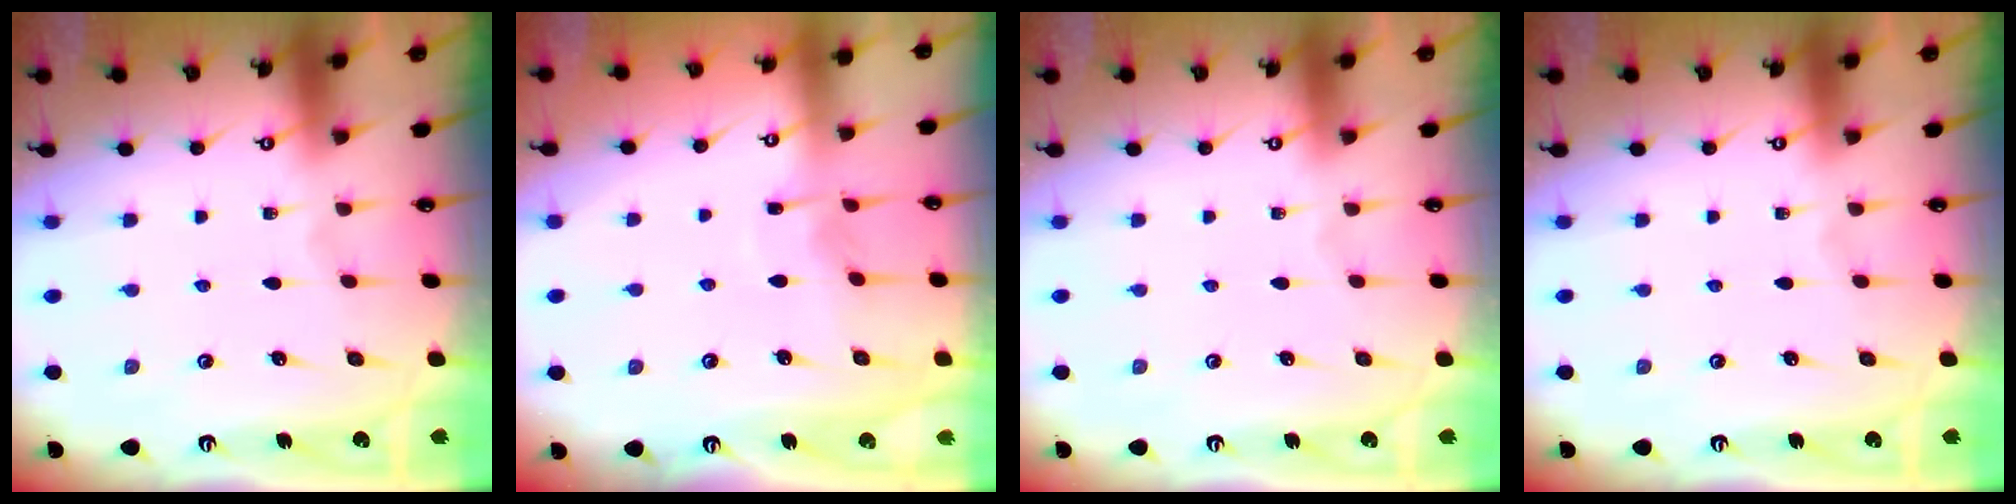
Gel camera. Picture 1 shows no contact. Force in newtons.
{"total": 3.2, "press": 3.2, "slide": 0.4}
{"total": 0.0}
{"total": 0.0}